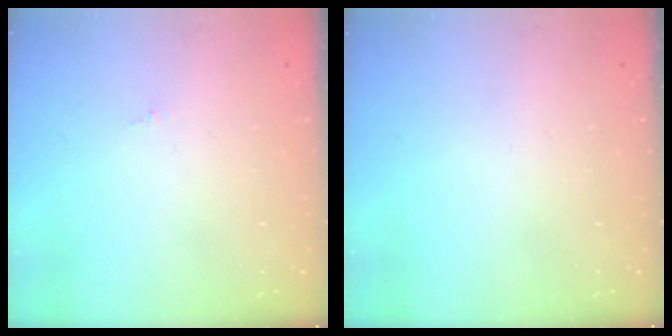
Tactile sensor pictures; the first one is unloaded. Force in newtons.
{"total": 0.0}